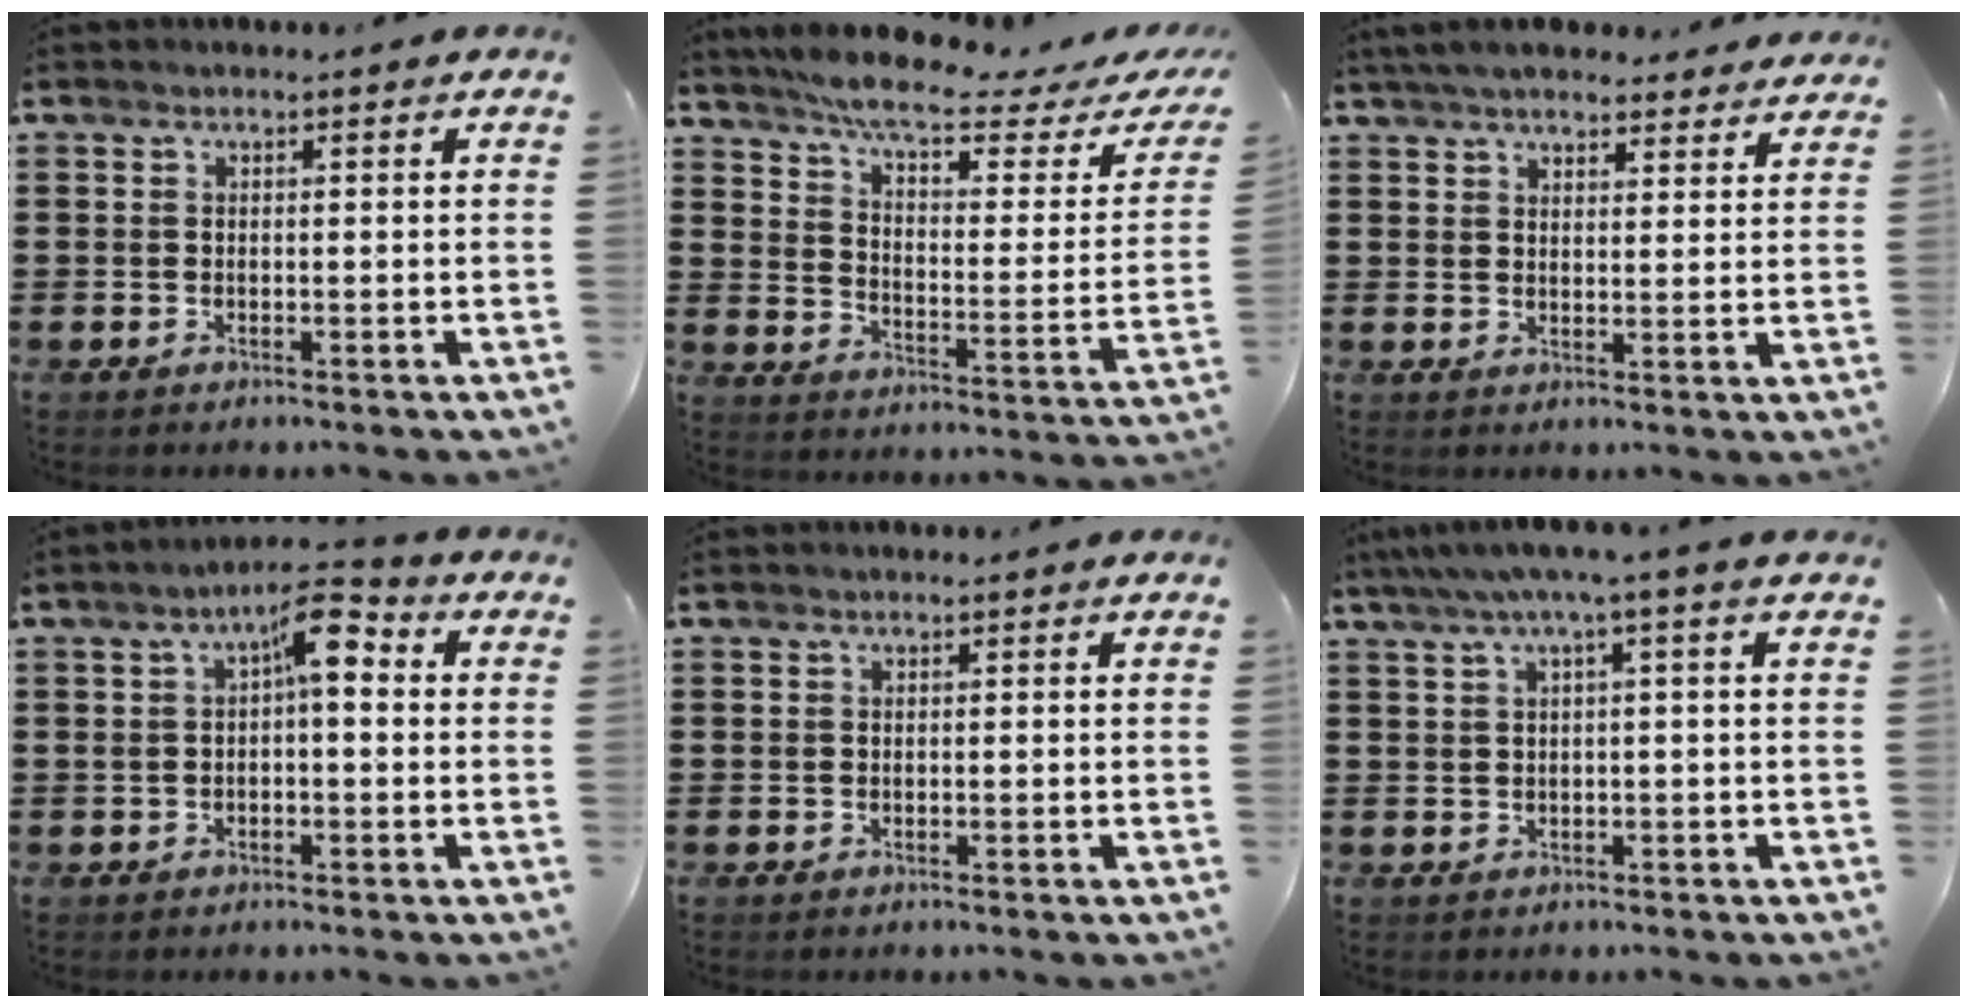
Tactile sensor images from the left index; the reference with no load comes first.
{"total": 7.1, "force": [5.7, 0.3, 4.1], "torque": [-0.097, -0.037, 0.093]}
{"total": 5.0, "force": [4.8, 0.8, 1.4], "torque": [-0.043, -0.013, 0.088]}
{"total": 7.3, "force": [1.4, 2.7, 6.6], "torque": [-0.106, 0.008, 0.016]}
{"total": 0.0}
{"total": 3.2, "force": [0.7, -0.3, 3.1], "torque": [-0.059, -0.005, 0.008]}